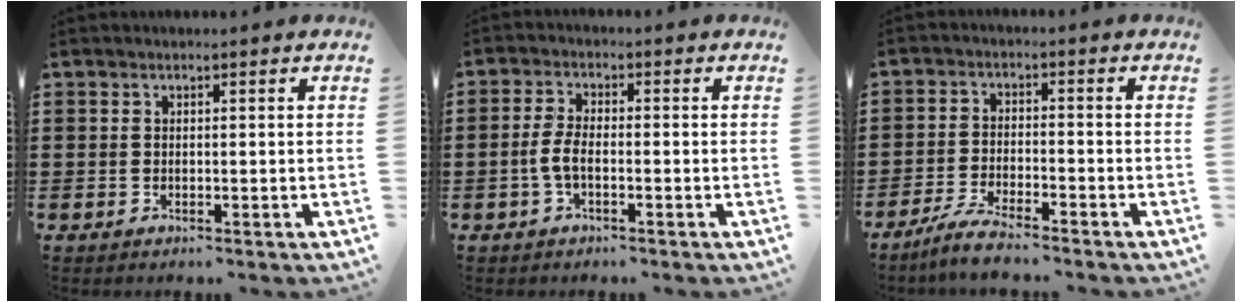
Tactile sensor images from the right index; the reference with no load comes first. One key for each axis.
{"total": 3.4, "fx": -1.1, "fy": 1.3, "fz": 3.0, "tx": -0.081, "ty": -0.007, "tz": -0.028}
{"total": 4.3, "fx": -4.0, "fy": -0.1, "fz": 1.6, "tx": -0.042, "ty": -0.007, "tz": -0.081}